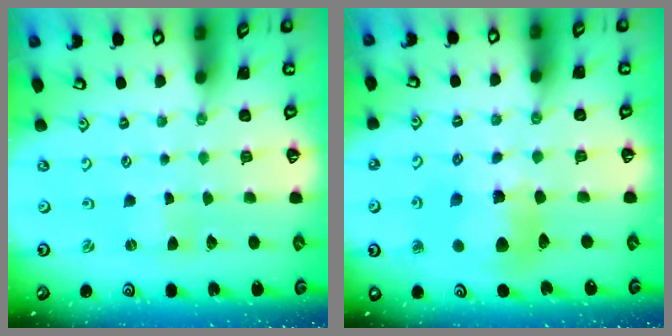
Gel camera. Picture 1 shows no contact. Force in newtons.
{"total": 11.0, "press": 10.9, "slide": 1.4}